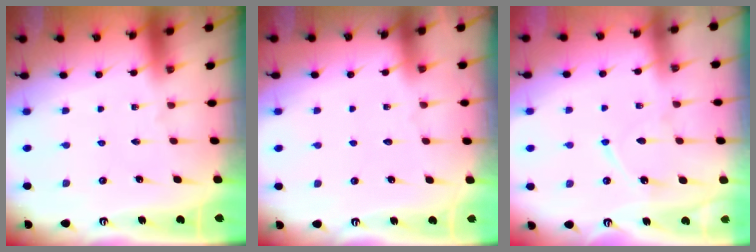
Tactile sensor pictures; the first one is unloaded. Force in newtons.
{"total": 0.8, "press": 0.8, "slide": 0.2}
{"total": 7.1, "press": 7.1, "slide": 0.7}